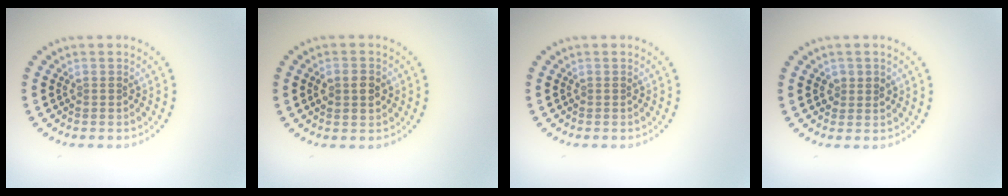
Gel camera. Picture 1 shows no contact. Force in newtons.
{"total": 2.9, "press": 2.9, "slide": 0.2}
{"total": 0.0}
{"total": 1.4, "press": 1.4, "slide": 0.3}